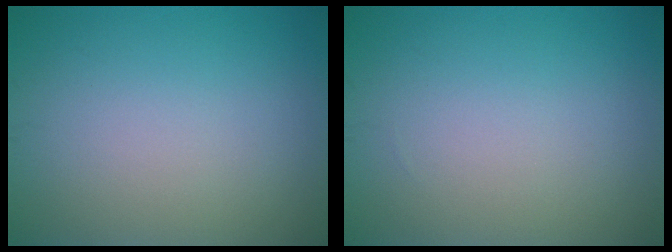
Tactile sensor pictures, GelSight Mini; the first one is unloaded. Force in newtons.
{"total": 0.0}